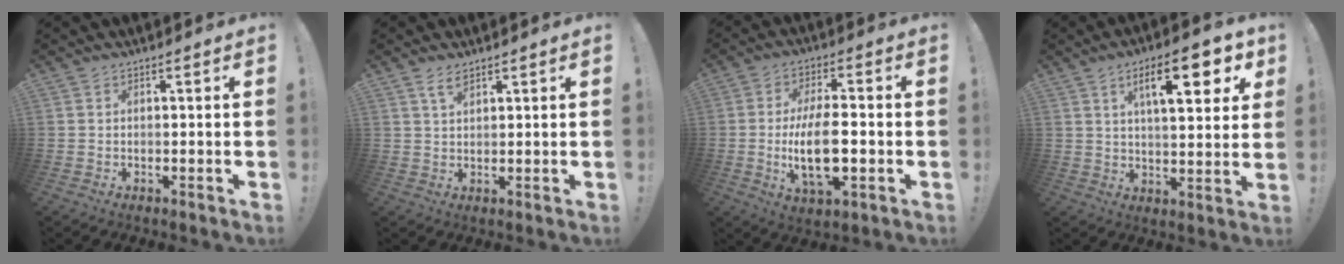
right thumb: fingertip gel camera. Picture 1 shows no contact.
{"total": 3.5, "force": [2.4, 1.3, 2.3], "torque": [-0.033, -0.012, 0.040]}
{"total": 13.9, "force": [-2.3, 5.3, 12.7], "torque": [-0.241, -0.007, -0.045]}
{"total": 15.3, "force": [6.6, 4.8, 12.9], "torque": [-0.191, -0.014, 0.096]}